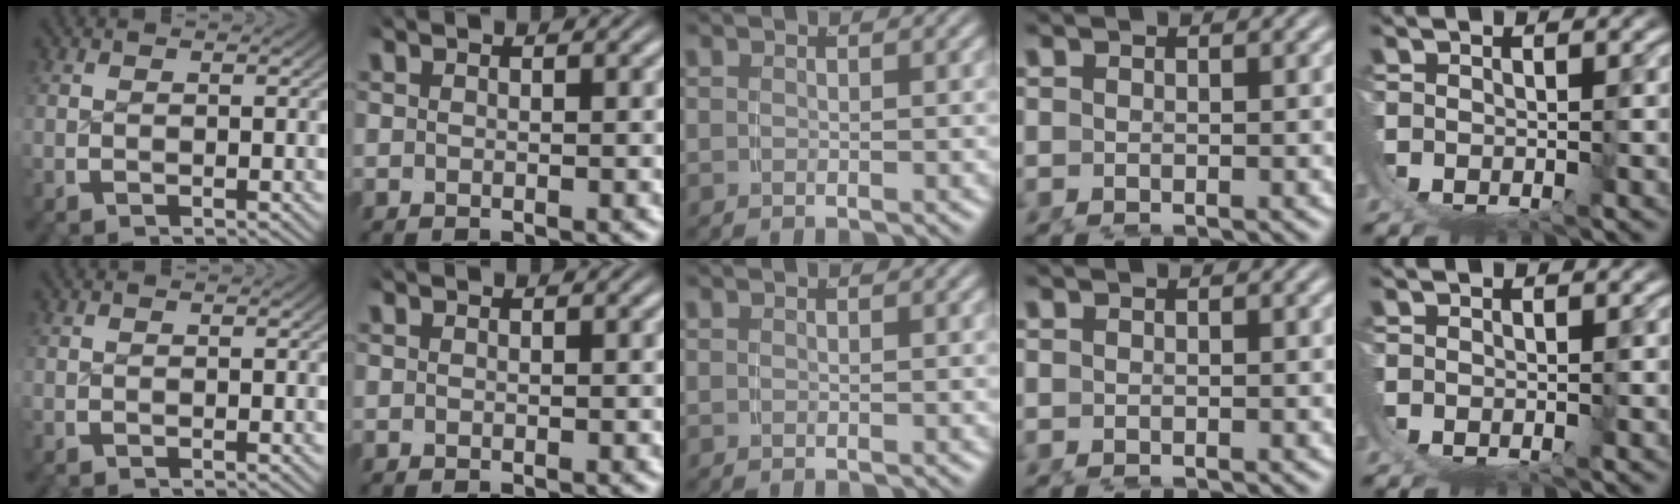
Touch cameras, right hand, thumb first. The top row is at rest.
{}